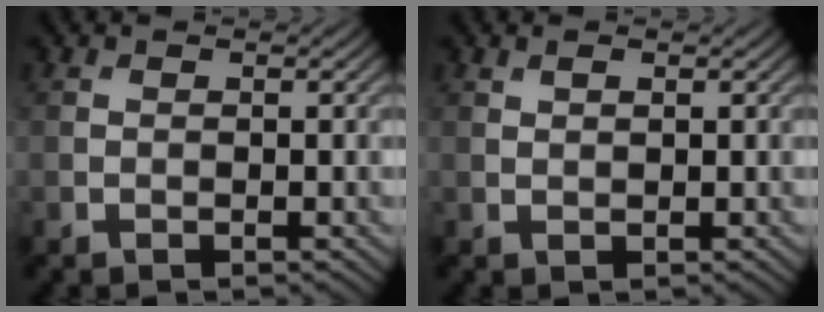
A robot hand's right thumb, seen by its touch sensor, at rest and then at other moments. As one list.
[{"total": 0.9, "force": [0.6, 0.3, 0.6], "torque": [-0.018, 0.000, 0.012]}]